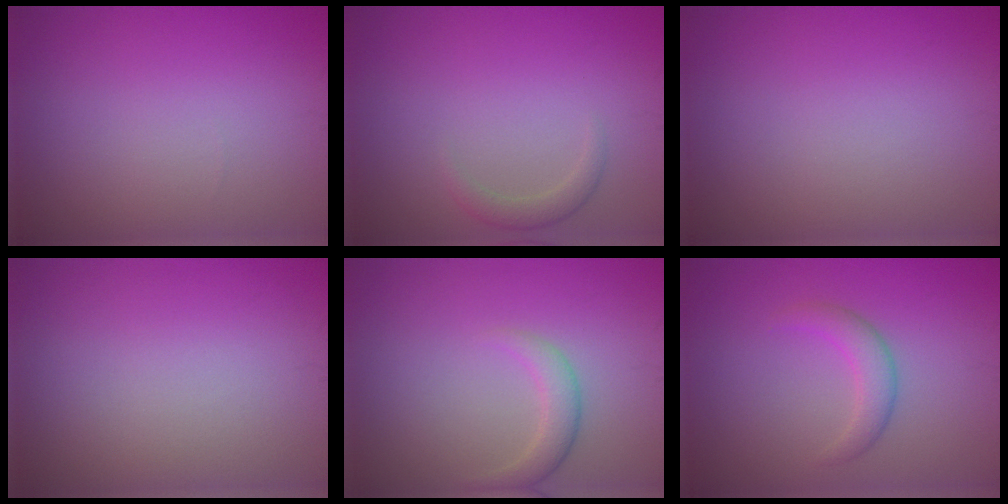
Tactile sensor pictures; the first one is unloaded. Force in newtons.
{"total": 1.4, "press": 1.4, "slide": 0.1}
{"total": 0.0}
{"total": 0.0}
{"total": 2.0, "press": 2.0, "slide": 0.1}
{"total": 2.2, "press": 2.2, "slide": 0.2}